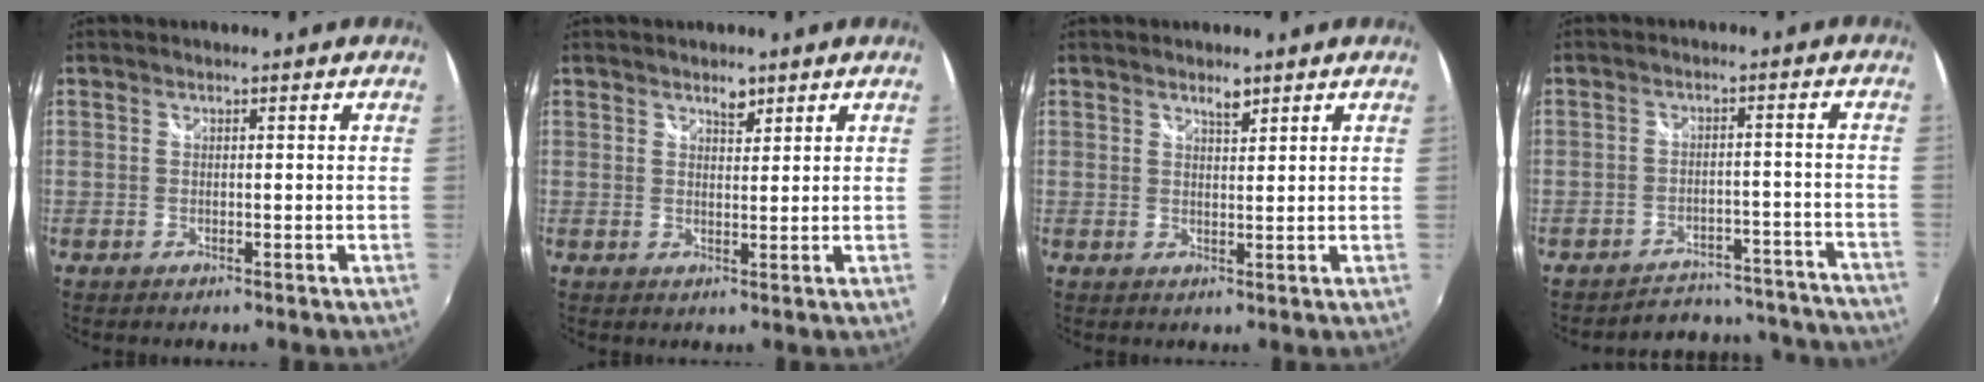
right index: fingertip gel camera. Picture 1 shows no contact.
{"total": 2.1, "force": [1.6, 1.0, 1.0], "torque": [-0.012, 0.004, 0.028]}
{"total": 2.0, "force": [1.6, 0.6, 1.1], "torque": [-0.015, 0.004, 0.028]}
{"total": 17.6, "force": [-16.6, 5.1, 2.9], "torque": [-0.054, 0.045, -0.195]}